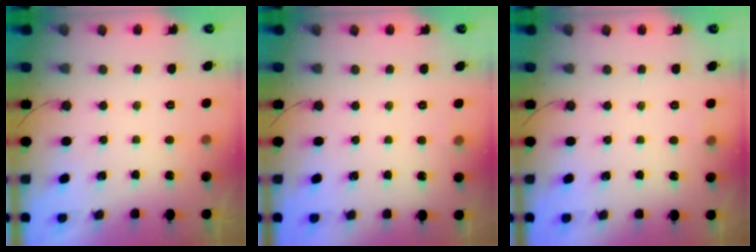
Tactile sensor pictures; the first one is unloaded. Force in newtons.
{"total": 3.0, "press": 2.8, "slide": 1.3}
{"total": 3.3, "press": 3.0, "slide": 1.4}